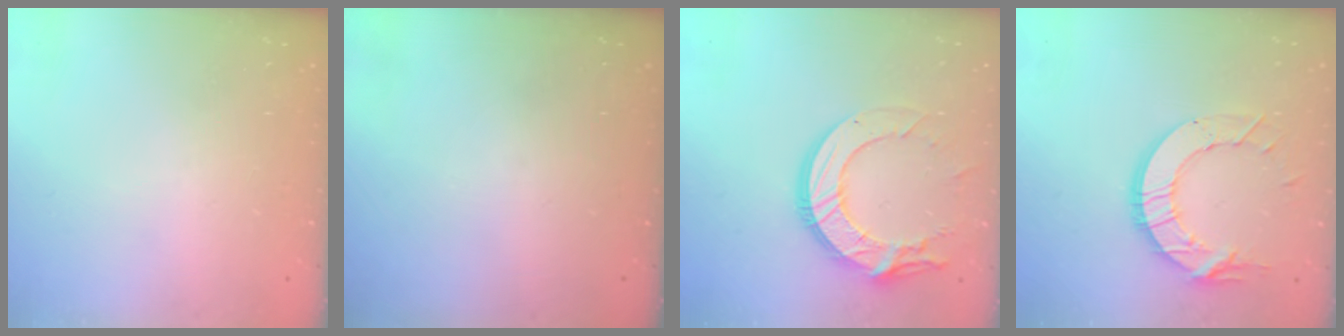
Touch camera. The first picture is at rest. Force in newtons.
{"total": 0.0}
{"total": 14.7, "press": 14.6, "slide": 1.4}
{"total": 12.2, "press": 12.2, "slide": 0.7}